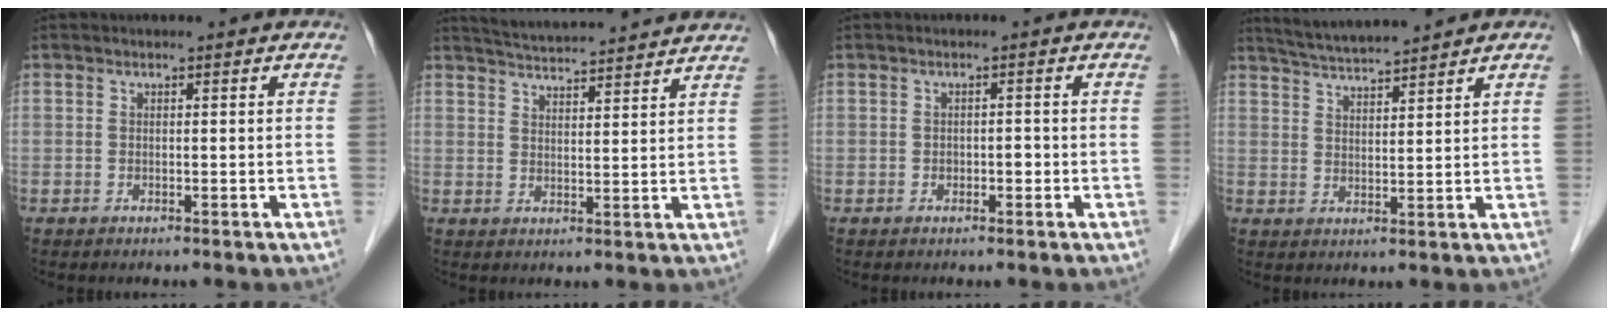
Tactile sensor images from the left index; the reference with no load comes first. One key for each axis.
{"total": 12.4, "fx": 11.7, "fy": 0.4, "fz": 4.1, "tx": -0.073, "ty": 0.025, "tz": 0.161}
{"total": 1.2, "fx": -0.4, "fy": 0.8, "fz": 0.8, "tx": -0.011, "ty": 0.003, "tz": -0.006}
{"total": 7.4, "fx": 6.9, "fy": -0.4, "fz": 2.5, "tx": -0.052, "ty": 0.023, "tz": 0.122}